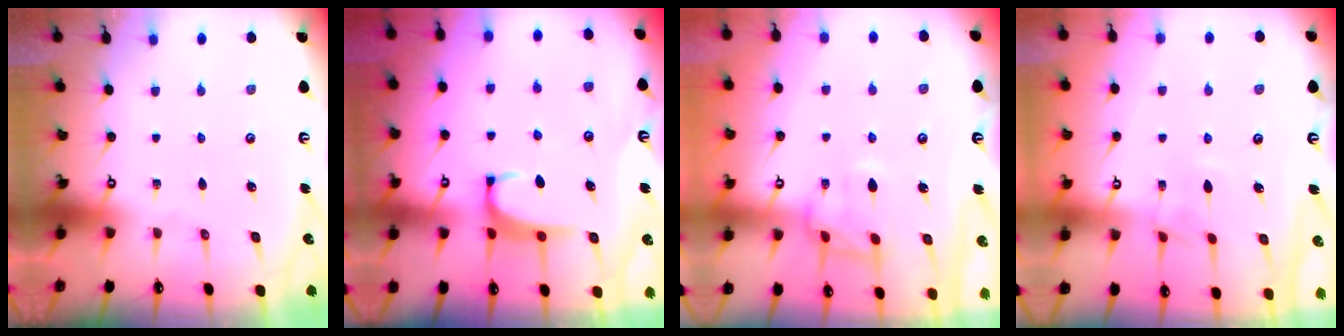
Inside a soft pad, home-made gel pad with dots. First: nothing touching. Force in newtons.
{"total": 2.3, "press": 2.3, "slide": 0.6}
{"total": 3.6, "press": 3.3, "slide": 1.4}
{"total": 2.5, "press": 2.5, "slide": 0.5}